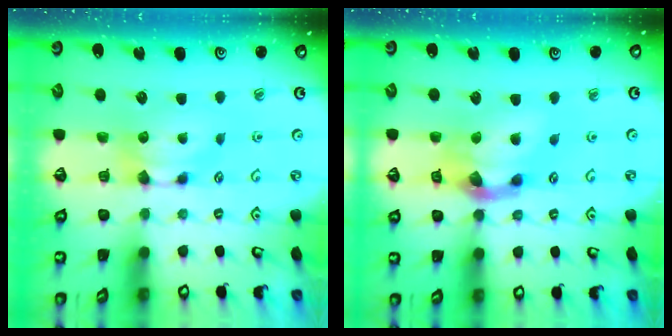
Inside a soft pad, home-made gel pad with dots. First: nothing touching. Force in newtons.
{"total": 5.5, "press": 4.9, "slide": 2.4}